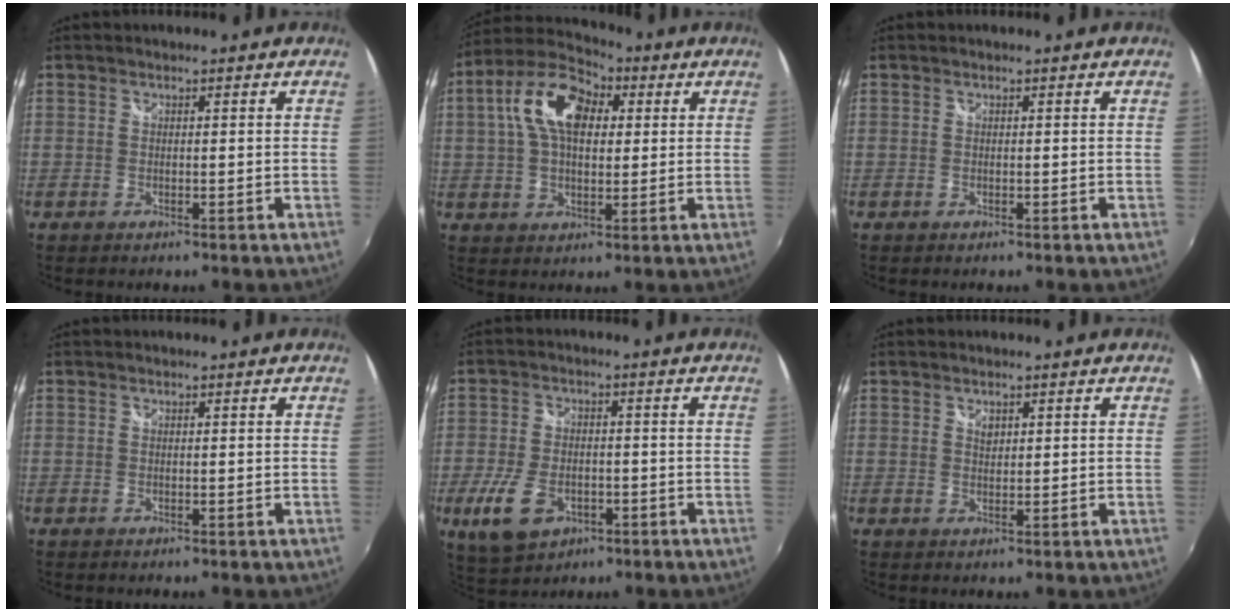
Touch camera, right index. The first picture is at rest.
{"total": 13.4, "force": [3.6, 7.8, 10.2], "torque": [-0.193, 0.034, 0.054]}
{"total": 0.0}
{"total": 0.0}
{"total": 10.4, "force": [-4.6, 6.3, 6.9], "torque": [-0.164, -0.019, -0.077]}
{"total": 1.2, "force": [0.7, 0.9, 0.5], "torque": [-0.005, 0.002, 0.012]}